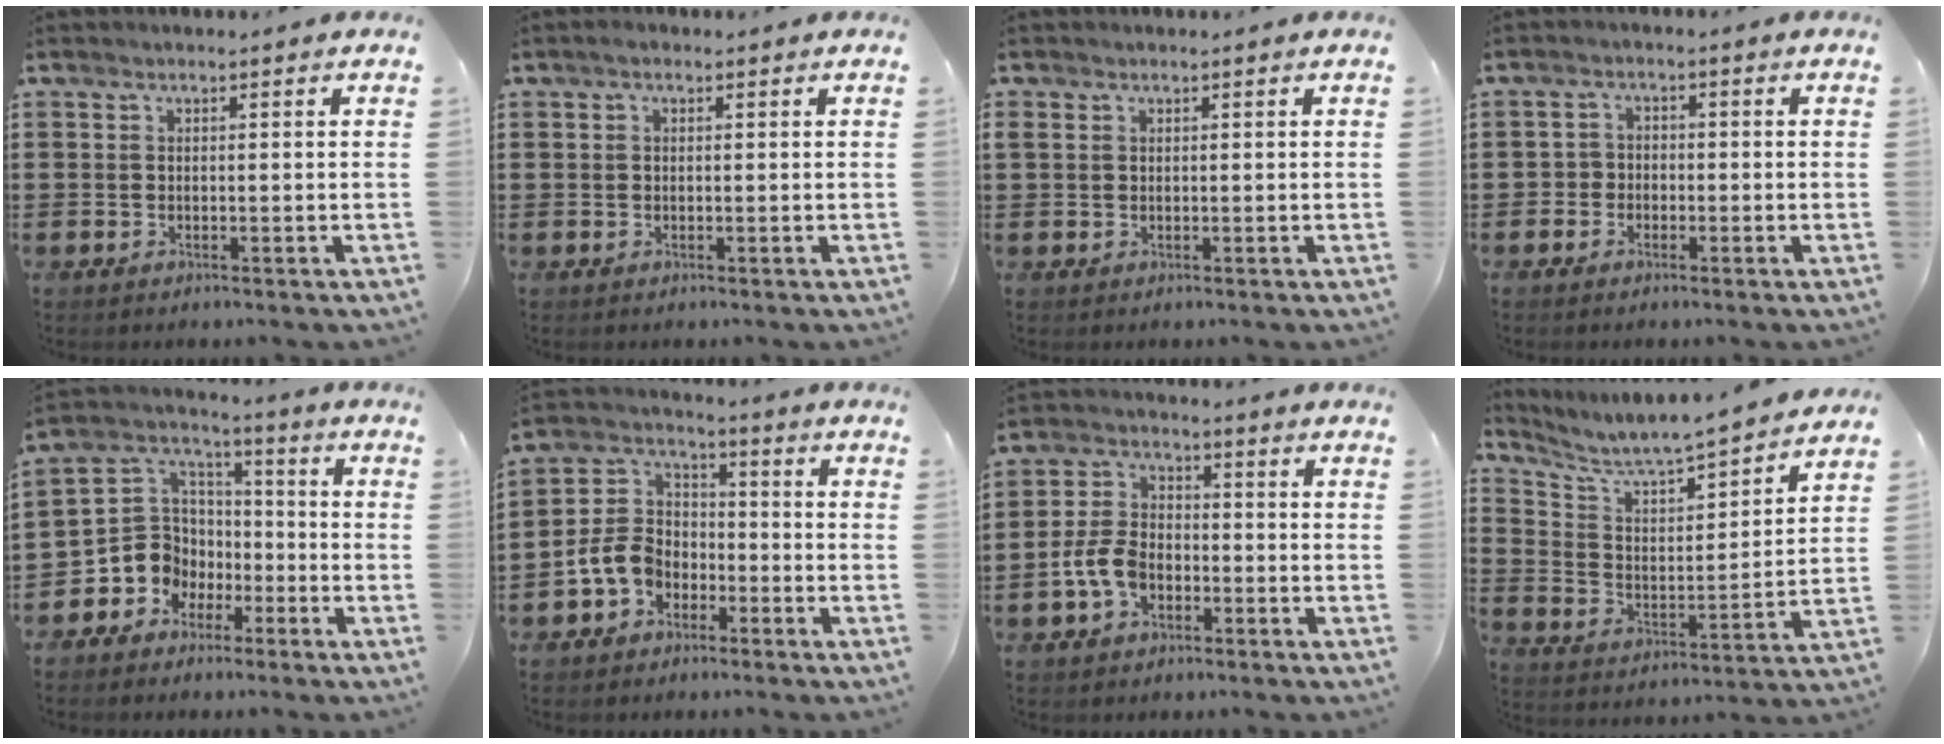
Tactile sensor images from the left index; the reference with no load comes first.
{"total": 0.8, "force": [0.0, 0.6, 0.5], "torque": [-0.011, 0.005, 0.000]}
{"total": 0.7, "force": [0.2, 0.6, 0.3], "torque": [-0.009, 0.007, 0.003]}
{"total": 2.0, "force": [-1.2, 1.6, 0.2], "torque": [-0.012, 0.004, -0.028]}
{"total": 8.1, "force": [-3.0, 7.4, 1.5], "torque": [-0.081, -0.001, -0.061]}
{"total": 7.2, "force": [-2.9, 5.6, 3.4], "torque": [-0.110, 0.006, -0.068]}
{"total": 6.6, "force": [-2.5, 4.1, 4.4], "torque": [-0.119, 0.001, -0.057]}
{"total": 5.9, "force": [5.6, 0.0, 2.0], "torque": [-0.068, -0.053, 0.088]}